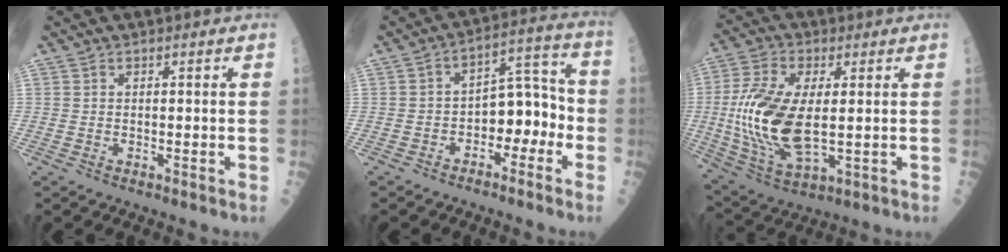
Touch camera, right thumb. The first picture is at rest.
{"total": 9.4, "force": [-3.5, 5.9, 6.4], "torque": [-0.050, 0.056, -0.058]}
{"total": 17.6, "force": [0.1, 8.0, 15.6], "torque": [-0.333, -0.011, 0.009]}